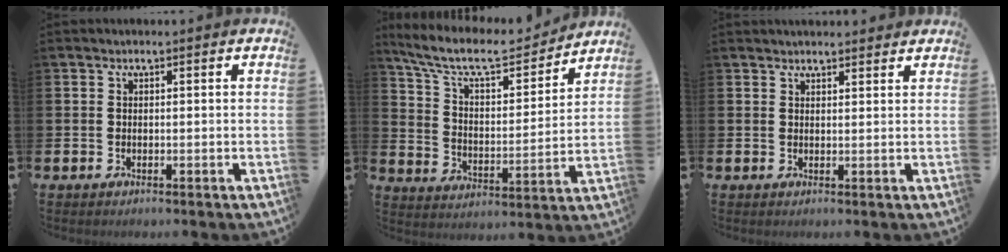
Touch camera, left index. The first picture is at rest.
{"total": 9.3, "force": [8.1, 2.8, 3.6], "torque": [-0.101, -0.054, 0.138]}
{"total": 1.7, "force": [1.7, 0.2, 0.0], "torque": [0.011, -0.011, 0.028]}